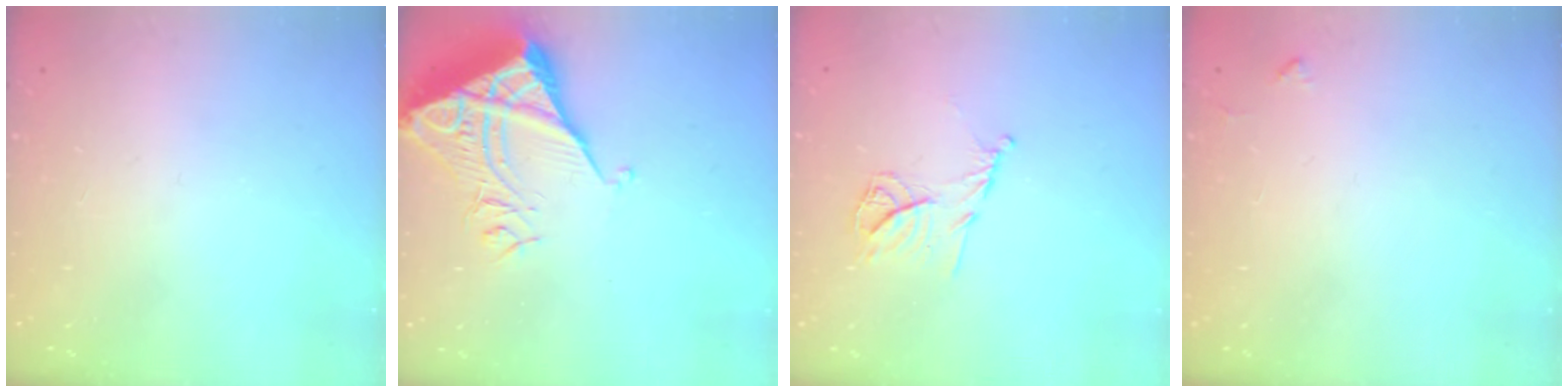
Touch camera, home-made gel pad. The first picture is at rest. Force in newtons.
{"total": 10.6, "press": 10.6, "slide": 1.1}
{"total": 9.8, "press": 9.8, "slide": 0.6}
{"total": 3.5, "press": 3.5, "slide": 0.5}